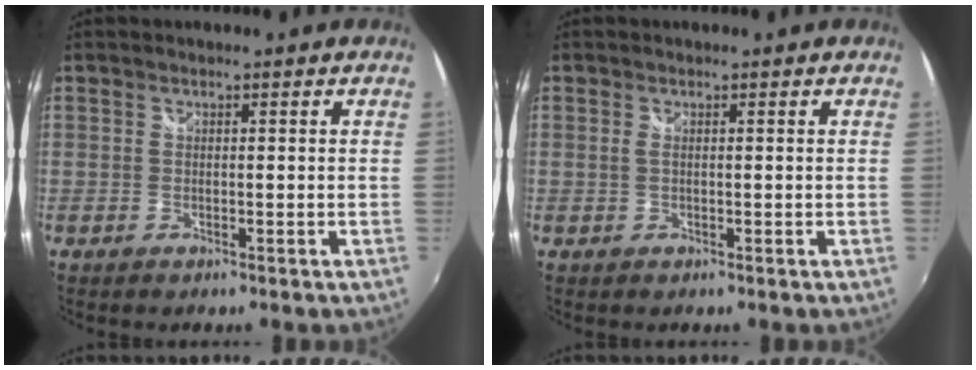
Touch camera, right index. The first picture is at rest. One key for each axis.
{"total": 0.6, "fx": 0.1, "fy": 0.1, "fz": 0.6, "tx": -0.012, "ty": 0.000, "tz": 0.001}